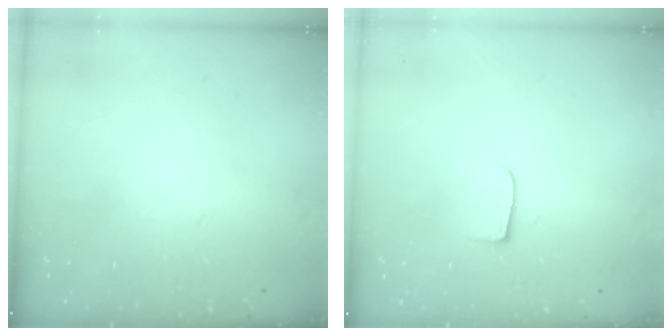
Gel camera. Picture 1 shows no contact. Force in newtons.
{"total": 5.6, "press": 5.5, "slide": 0.7}